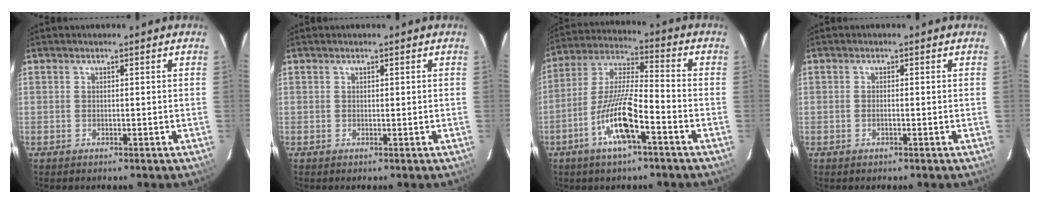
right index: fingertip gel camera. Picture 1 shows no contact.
{"total": 0.0}
{"total": 12.5, "force": [-5.6, 1.9, 11.0], "torque": [-0.221, 0.000, -0.106]}
{"total": 0.8, "force": [-0.3, 0.1, 0.7], "torque": [-0.016, 0.001, -0.004]}